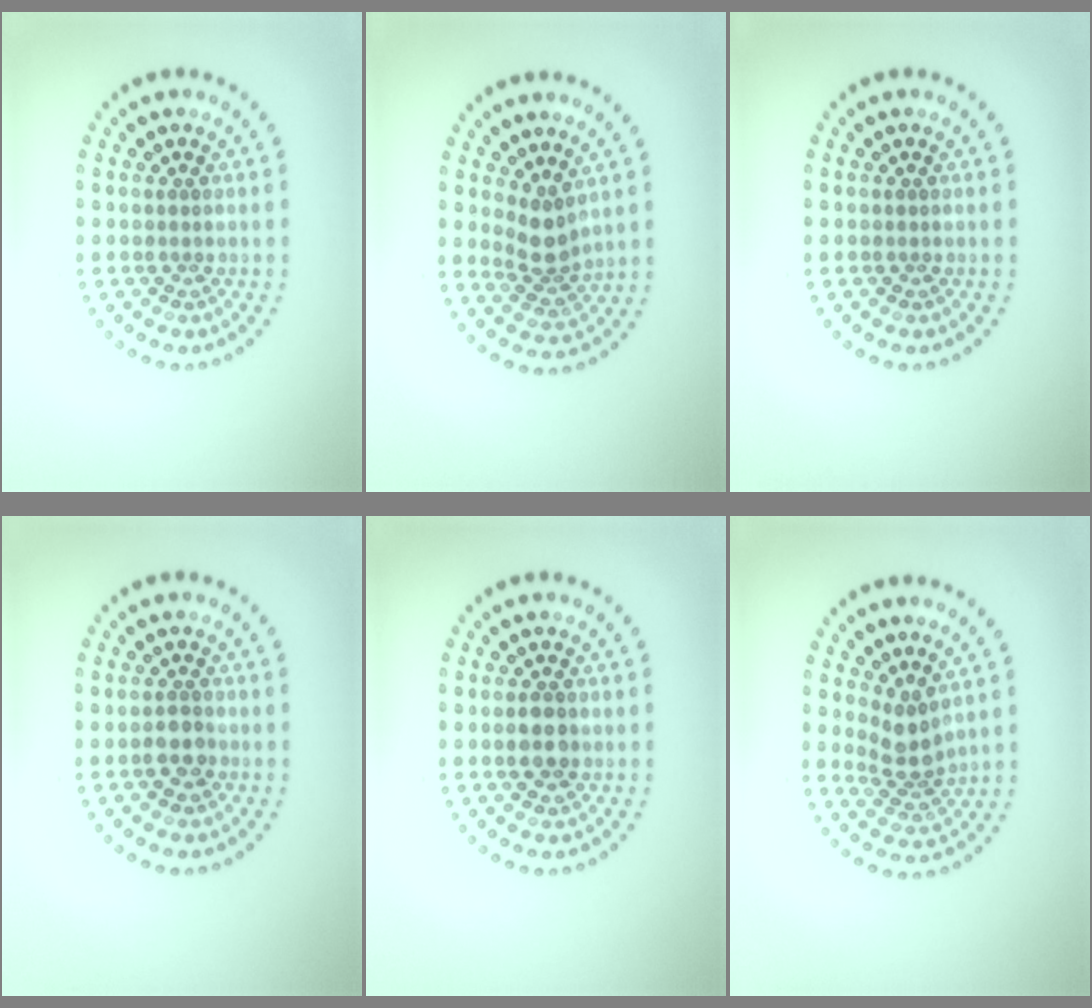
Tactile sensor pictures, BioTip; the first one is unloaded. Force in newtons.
{"total": 2.8, "press": 2.2, "slide": 1.8}
{"total": 0.0}
{"total": 2.1, "press": 2.0, "slide": 0.6}
{"total": 2.8, "press": 2.8, "slide": 0.1}
{"total": 2.9, "press": 2.2, "slide": 1.8}